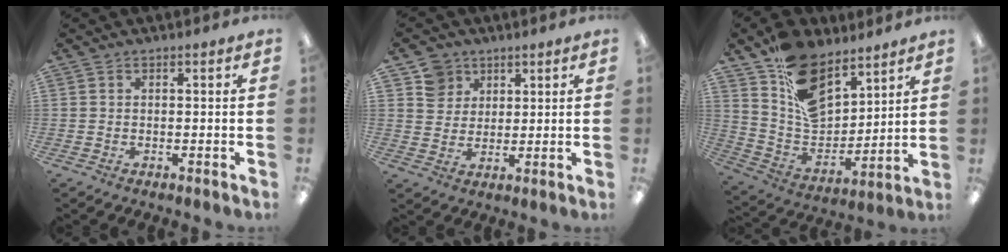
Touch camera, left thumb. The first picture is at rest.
{"total": 6.6, "force": [3.8, 5.4, 0.2], "torque": [-0.009, -0.011, 0.072]}
{"total": 15.4, "force": [9.6, 8.8, 8.3], "torque": [-0.149, -0.052, 0.185]}